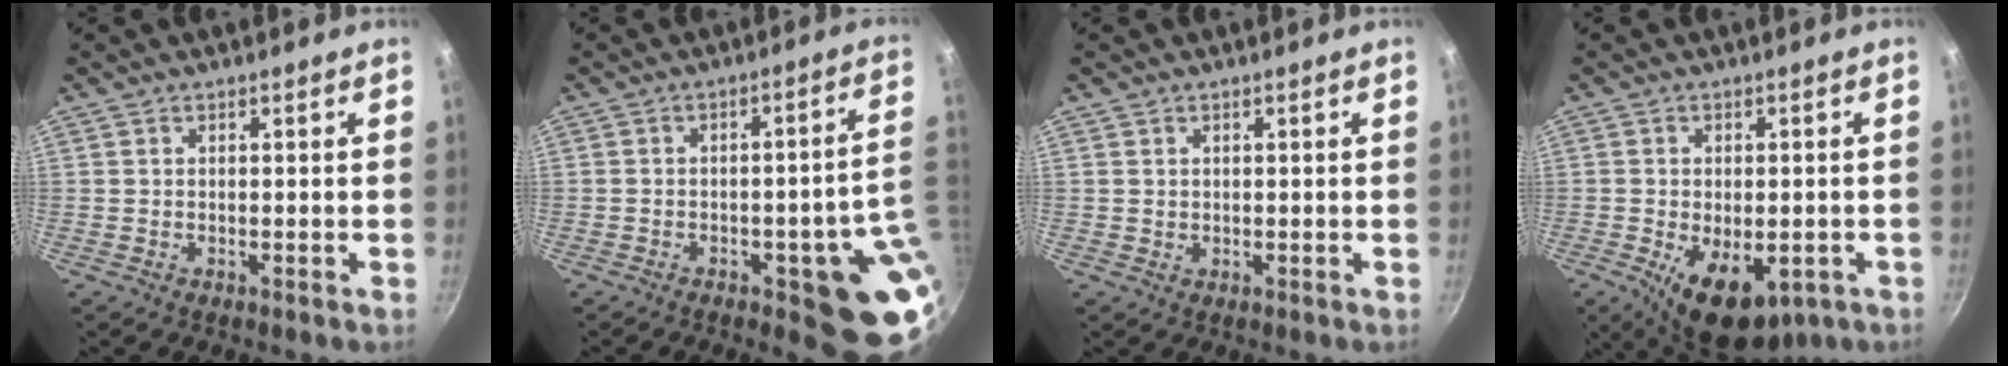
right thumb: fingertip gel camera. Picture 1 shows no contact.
{"total": 14.0, "force": [-2.6, 5.0, 12.8], "torque": [-0.103, 0.014, -0.032]}
{"total": 1.0, "force": [0.4, 0.9, 0.2], "torque": [0.007, 0.000, 0.005]}
{"total": 12.4, "force": [-4.4, 6.9, 9.3], "torque": [-0.110, -0.002, -0.047]}